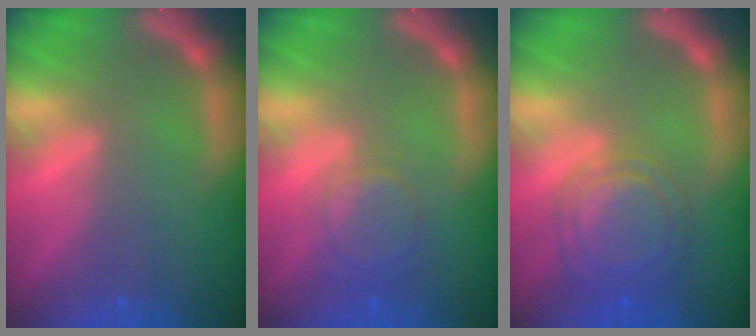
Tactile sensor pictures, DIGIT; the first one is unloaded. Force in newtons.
{"total": 4.0}
{"total": 7.0}